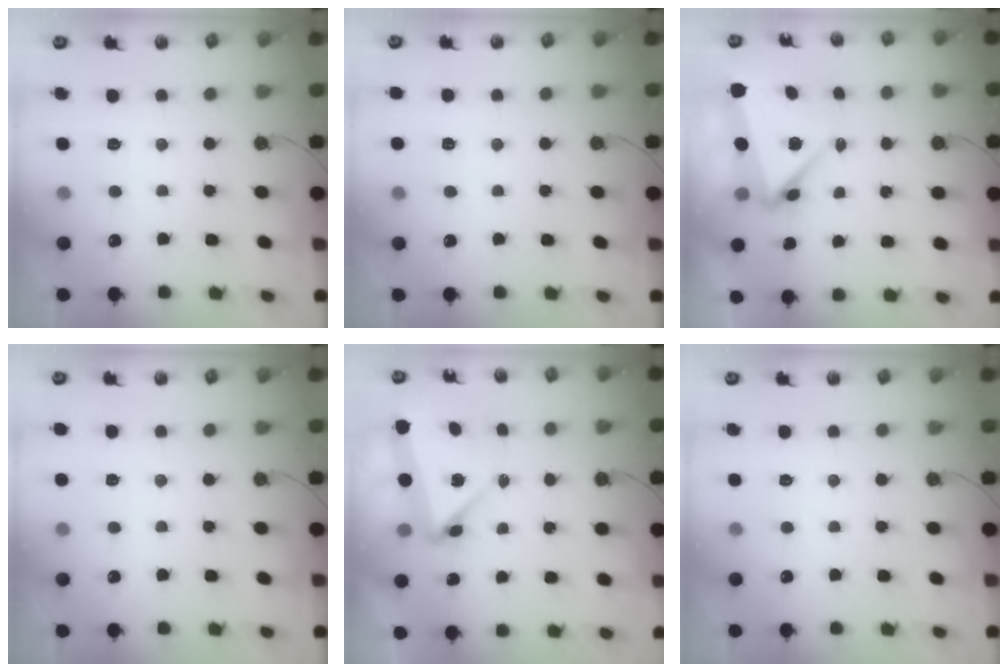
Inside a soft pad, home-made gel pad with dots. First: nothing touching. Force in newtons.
{"total": 4.1, "press": 4.0, "slide": 0.8}
{"total": 5.7, "press": 5.5, "slide": 1.7}
{"total": 2.7, "press": 1.5, "slide": 2.3}
{"total": 5.4, "press": 5.4, "slide": 0.5}
{"total": 0.0}